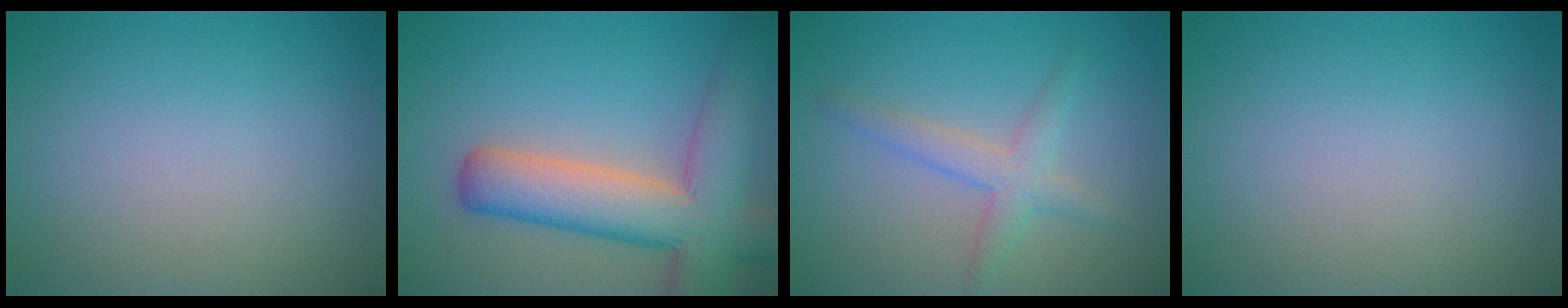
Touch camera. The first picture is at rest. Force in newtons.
{"total": 9.4, "press": 9.3, "slide": 0.6}
{"total": 2.6, "press": 2.6, "slide": 0.2}
{"total": 0.0}